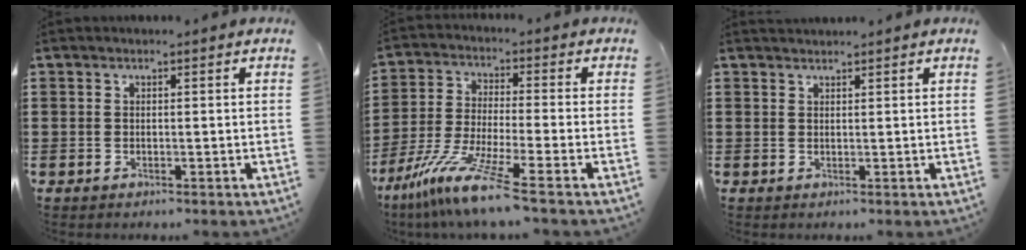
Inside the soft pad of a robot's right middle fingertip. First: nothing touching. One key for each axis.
{"total": 9.4, "fx": -7.1, "fy": -0.3, "fz": 6.1, "tx": -0.138, "ty": -0.014, "tz": -0.146}
{"total": 0.9, "fx": 0.9, "fy": 0.1, "fz": 0.0, "tx": -0.003, "ty": 0.000, "tz": 0.017}